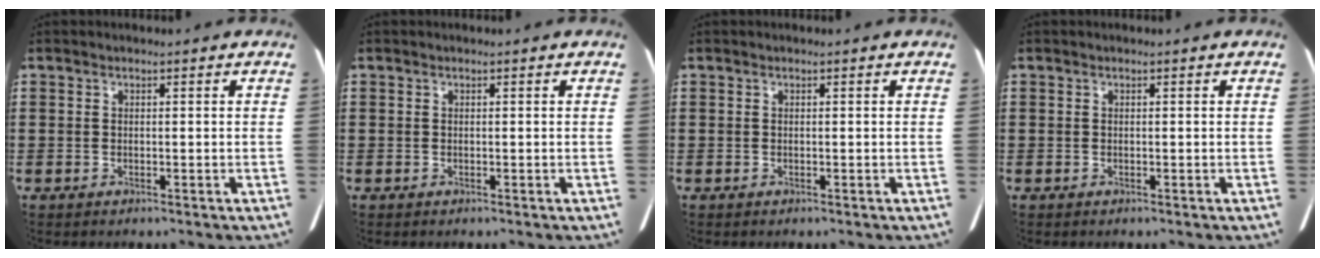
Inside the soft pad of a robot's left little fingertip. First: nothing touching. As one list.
[{"total": 0.0}, {"total": 0.0}, {"total": 0.0}]